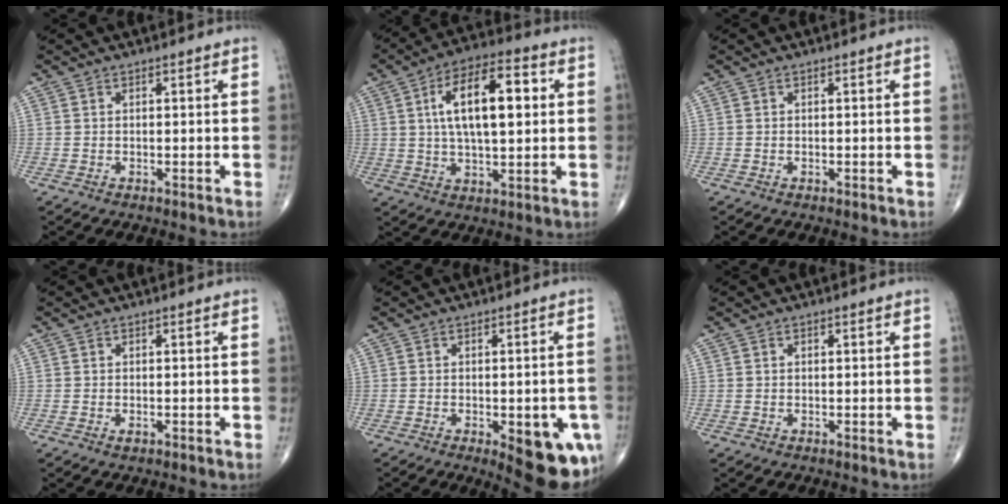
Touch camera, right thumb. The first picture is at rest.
{"total": 15.5, "force": [3.1, 6.7, 13.7], "torque": [-0.218, 0.011, 0.049]}
{"total": 0.0}
{"total": 0.8, "force": [-0.3, 0.4, 0.6], "torque": [-0.009, -0.001, -0.004]}
{"total": 12.6, "force": [-4.7, 4.9, 10.7], "torque": [-0.104, 0.004, -0.043]}
{"total": 0.0}